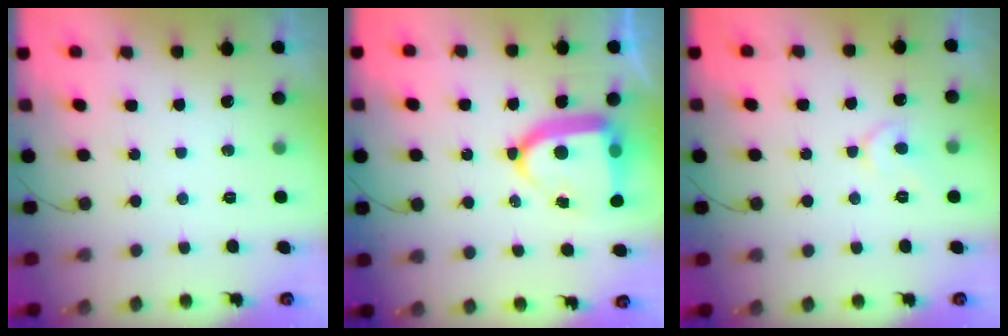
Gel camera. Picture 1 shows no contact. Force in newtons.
{"total": 14.5, "press": 14.4, "slide": 1.6}
{"total": 6.5, "press": 6.4, "slide": 0.9}